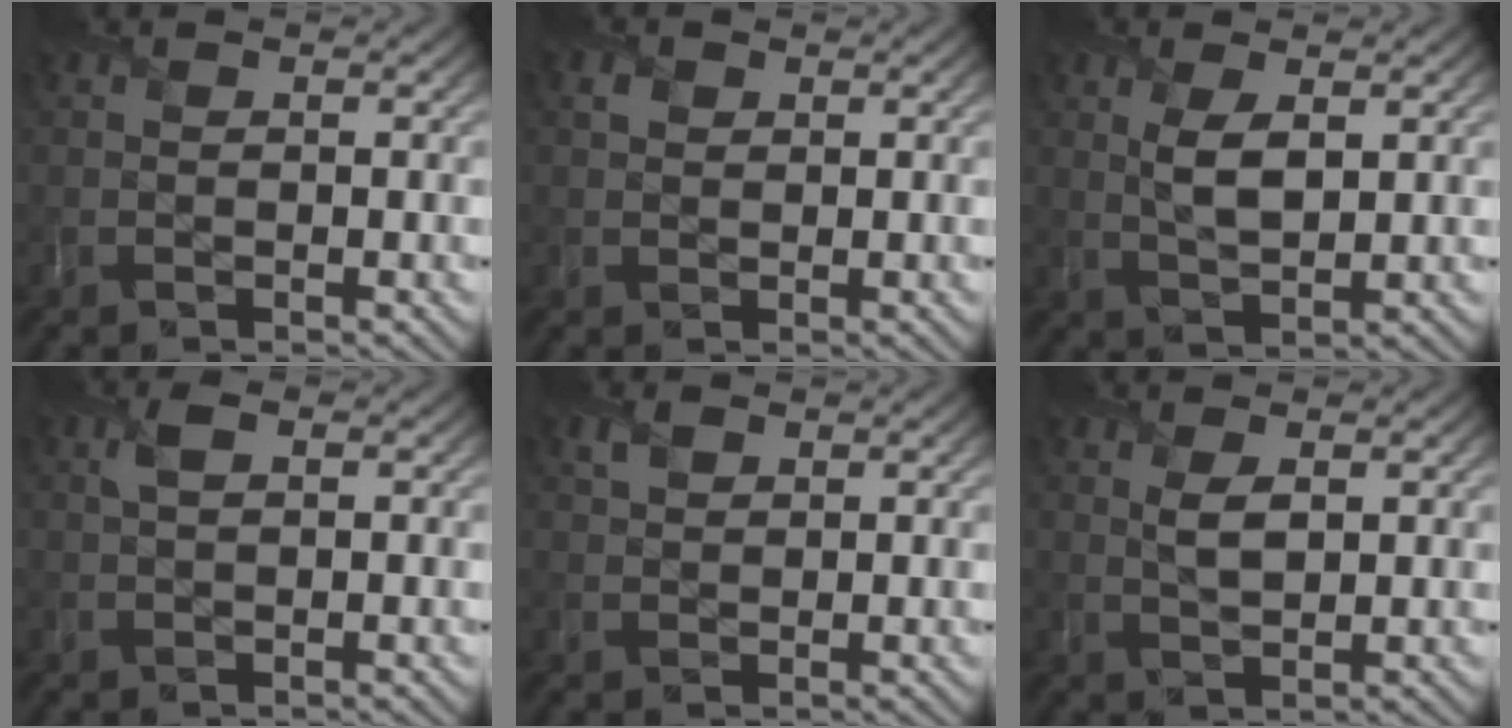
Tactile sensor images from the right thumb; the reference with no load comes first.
{"total": 1.1, "force": [0.6, 1.0, 0.2], "torque": [-0.006, 0.002, 0.010]}
{"total": 3.8, "force": [1.3, 1.6, 3.1], "torque": [-0.071, -0.003, 0.028]}
{"total": 1.6, "force": [0.5, 0.7, 1.3], "torque": [-0.033, 0.006, 0.010]}
{"total": 1.7, "force": [1.1, 1.1, 0.6], "torque": [-0.018, 0.003, 0.022]}
{"total": 2.6, "force": [1.0, 1.1, 2.1], "torque": [-0.047, -0.003, 0.023]}